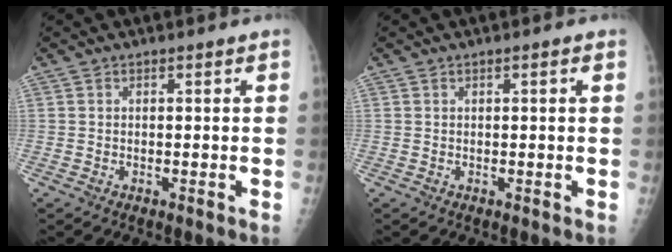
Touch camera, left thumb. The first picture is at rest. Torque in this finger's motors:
{"motor_torque": [0.11, 0.33, -0.05, -0.05, 0.00]}